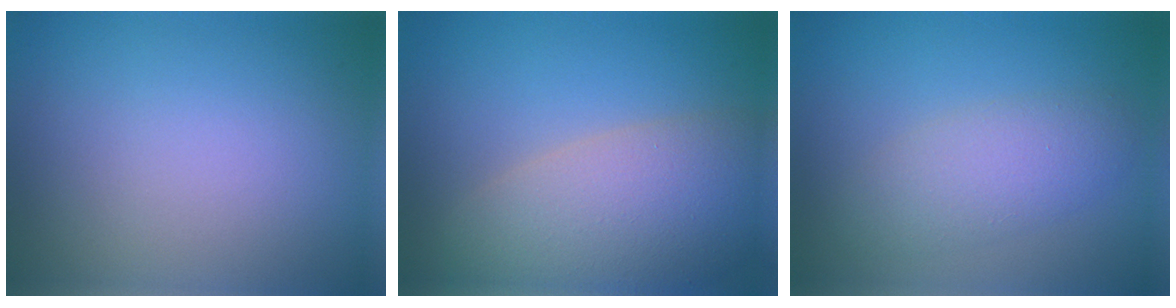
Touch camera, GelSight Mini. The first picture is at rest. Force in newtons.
{"total": 9.2, "press": 9.1, "slide": 0.9}
{"total": 3.4, "press": 3.4, "slide": 0.1}